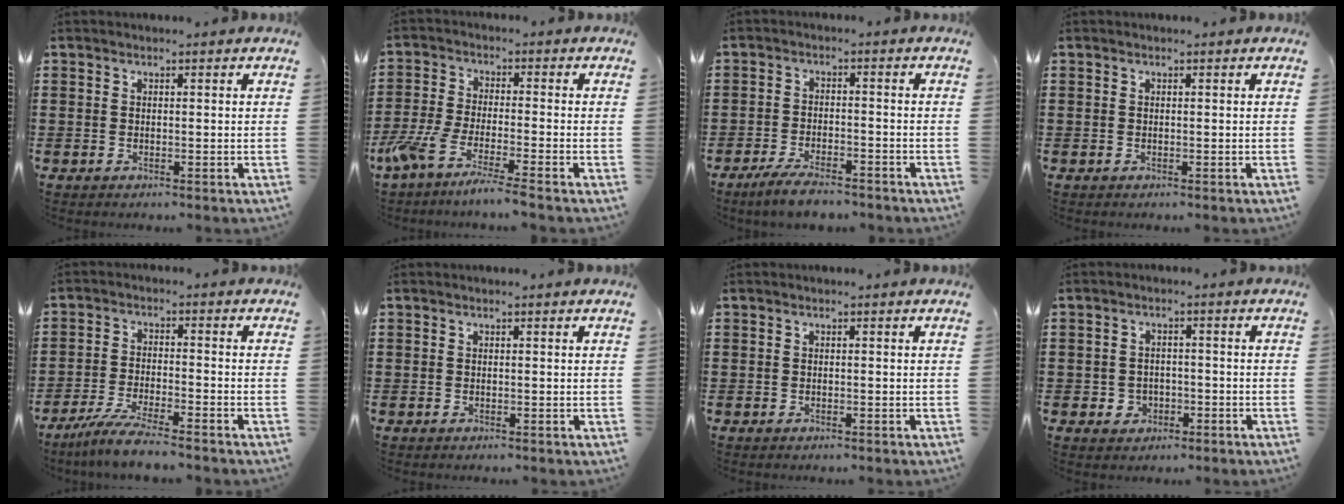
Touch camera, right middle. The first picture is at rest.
{"total": 6.0, "force": [-5.0, -0.4, 3.2], "torque": [-0.086, -0.024, -0.103]}
{"total": 4.4, "force": [-3.8, 0.6, 2.0], "torque": [-0.040, 0.001, -0.075]}
{"total": 0.0}
{"total": 5.8, "force": [-5.0, -0.1, 2.8], "torque": [-0.071, -0.021, -0.100]}
{"total": 0.0}
{"total": 0.0}
{"total": 2.1, "force": [-1.0, 1.8, 0.6], "torque": [-0.018, 0.004, -0.025]}